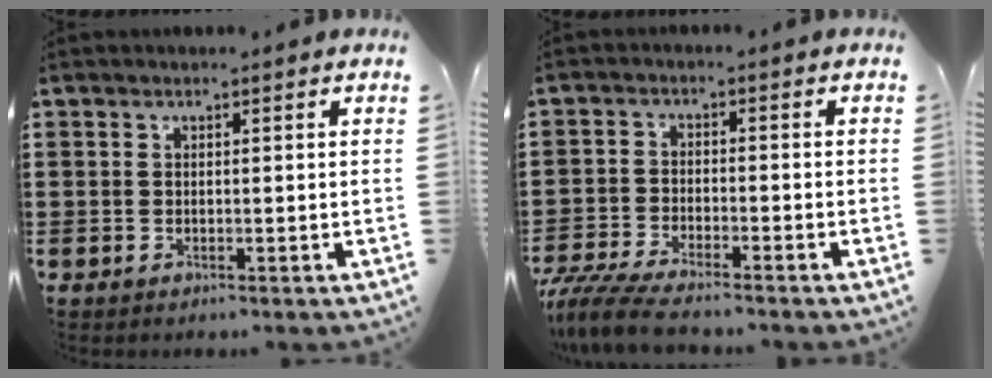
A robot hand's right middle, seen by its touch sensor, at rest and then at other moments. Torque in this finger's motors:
{"motor_torque": [1.14, 0.10, 0.46, 0.13]}